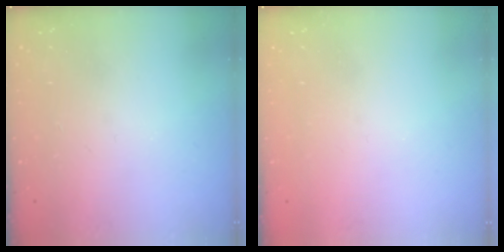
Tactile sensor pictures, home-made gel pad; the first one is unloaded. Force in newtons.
{"total": 1.3, "press": 1.3, "slide": 0.2}